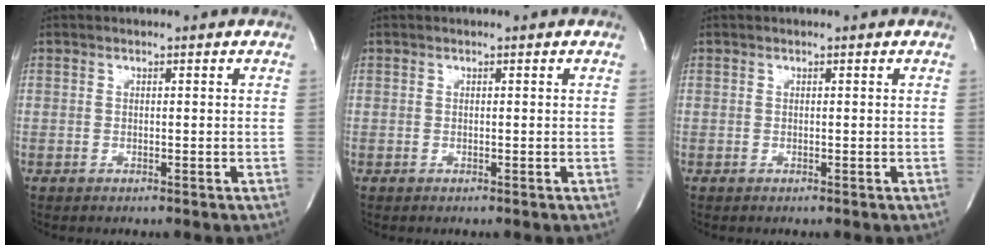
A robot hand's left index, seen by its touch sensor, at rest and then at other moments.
{"total": 0.0}
{"total": 0.0}